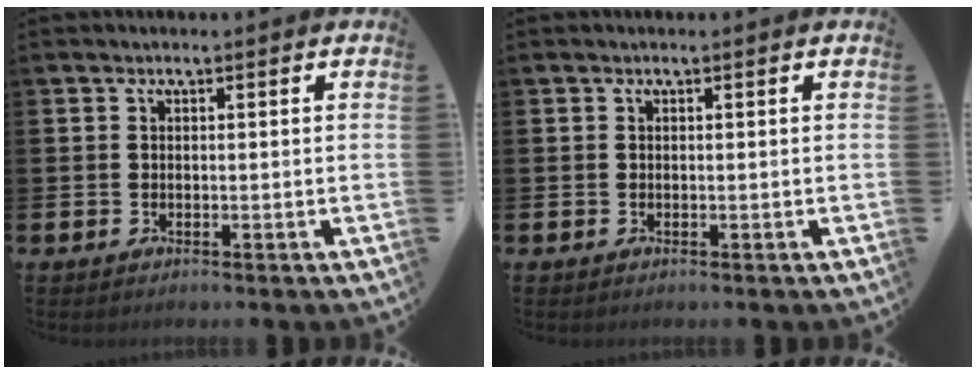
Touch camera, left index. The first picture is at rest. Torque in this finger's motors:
{"motor_torque": [0.00, 0.00, 0.00, 0.00]}